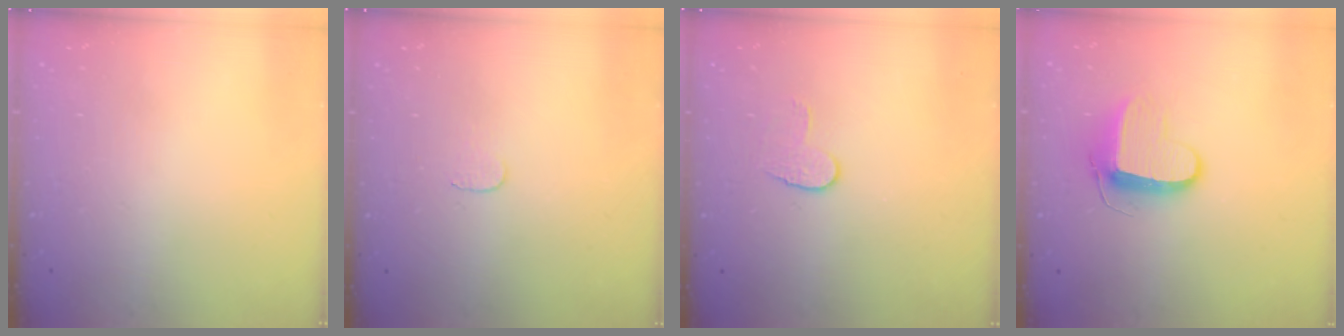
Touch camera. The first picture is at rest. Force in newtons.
{"total": 3.0, "press": 3.0, "slide": 0.3}
{"total": 6.1, "press": 6.1, "slide": 0.5}
{"total": 9.5, "press": 9.5, "slide": 0.2}